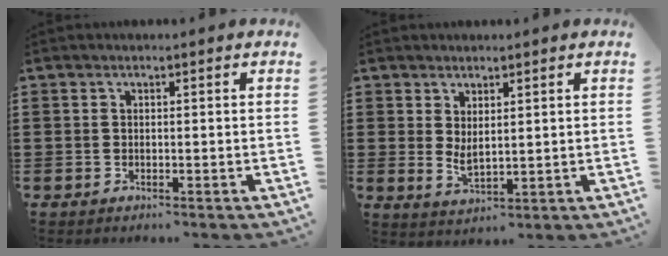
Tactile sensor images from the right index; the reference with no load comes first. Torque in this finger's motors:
{"motor_torque": [0.79, 1.35, 0.05, 0.01]}